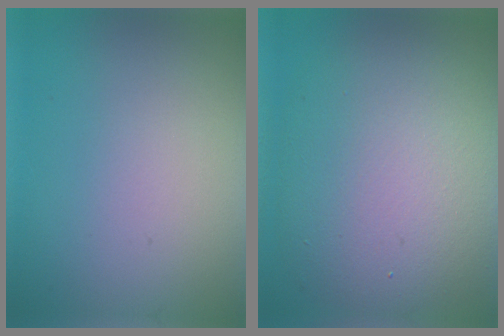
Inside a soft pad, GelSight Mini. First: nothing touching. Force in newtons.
{"total": 10.9, "press": 10.9, "slide": 0.9}